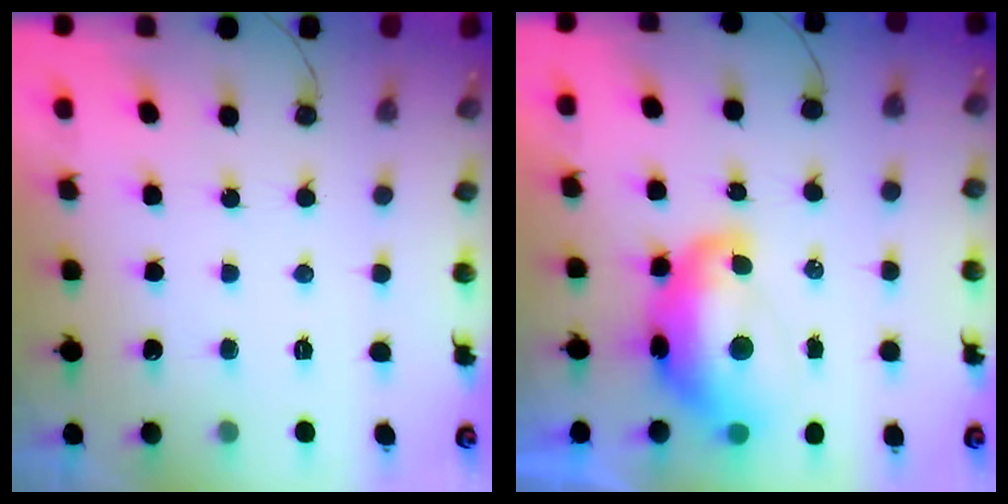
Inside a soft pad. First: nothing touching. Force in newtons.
{"total": 12.3, "press": 12.3, "slide": 1.0}